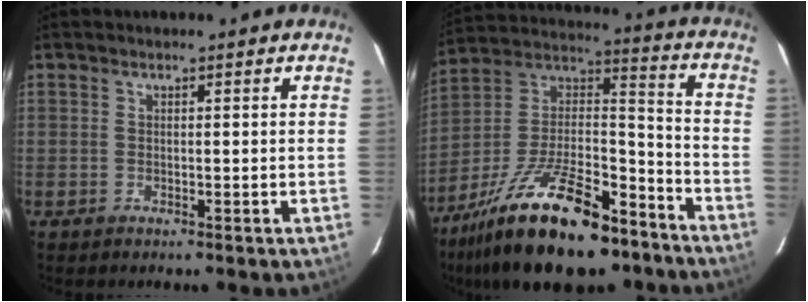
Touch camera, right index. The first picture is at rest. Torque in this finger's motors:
{"motor_torque": [0.96, -1.18, 1.05, 0.21]}